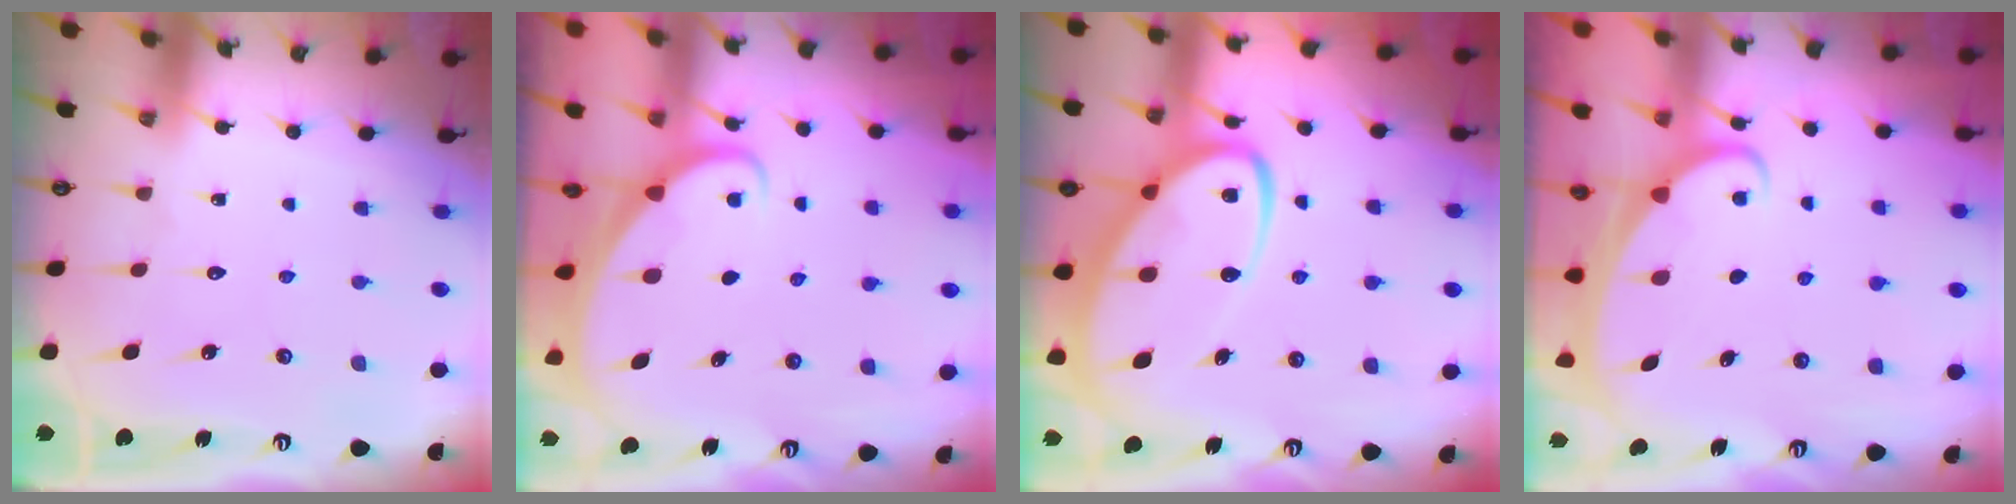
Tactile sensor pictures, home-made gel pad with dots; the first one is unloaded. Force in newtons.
{"total": 1.6, "press": 1.6, "slide": 0.1}
{"total": 14.2, "press": 14.1, "slide": 1.4}
{"total": 2.0, "press": 2.0, "slide": 0.3}